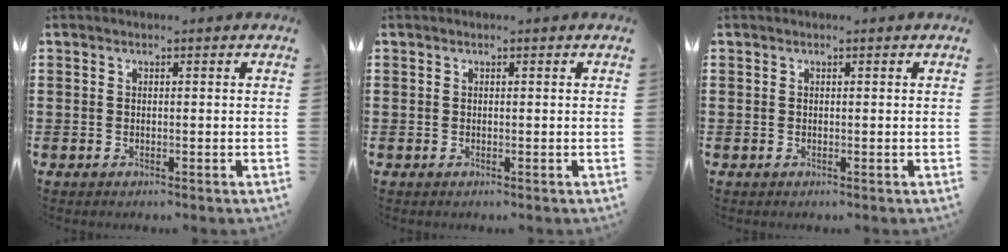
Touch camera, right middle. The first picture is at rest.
{"total": 0.0}
{"total": 0.0}